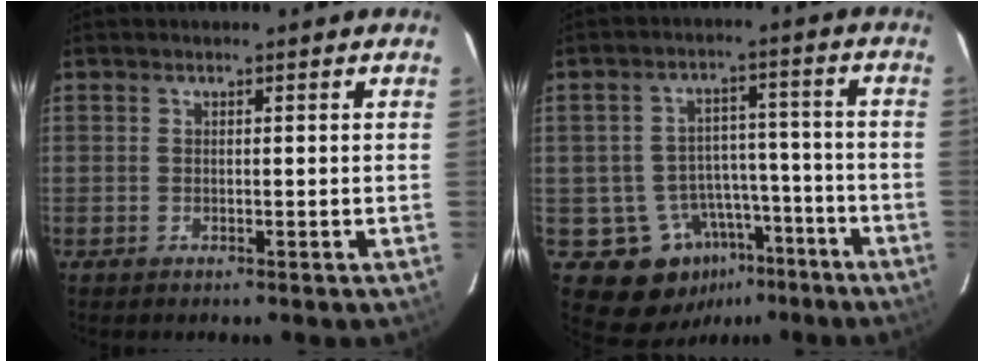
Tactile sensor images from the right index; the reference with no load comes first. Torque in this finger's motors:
{"motor_torque": [-0.02, -0.16, 0.00, -0.07]}